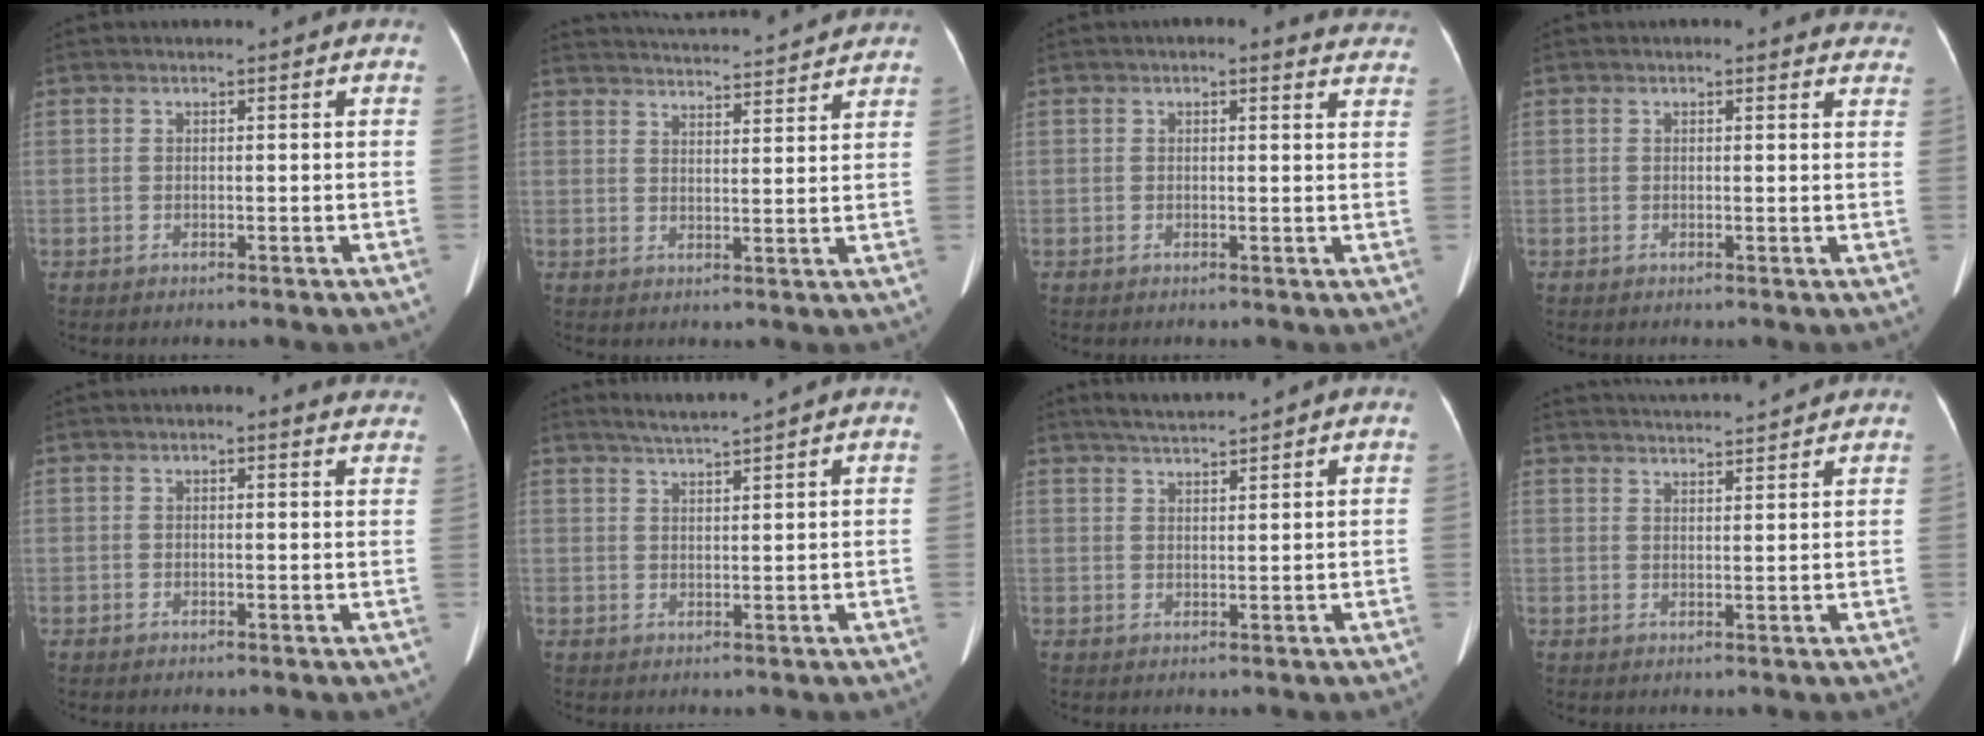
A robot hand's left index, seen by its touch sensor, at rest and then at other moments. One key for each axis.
{"total": 17.2, "fx": 16.4, "fy": 1.6, "fz": 4.8, "tx": -0.079, "ty": 0.022, "tz": 0.222}
{"total": 5.7, "fx": 4.8, "fy": 2.2, "fz": 2.0, "tx": -0.005, "ty": 0.004, "tz": 0.034}
{"total": 3.9, "fx": 3.4, "fy": 1.8, "fz": 0.6, "tx": 0.013, "ty": -0.004, "tz": 0.012}
{"total": 3.7, "fx": 2.9, "fy": 1.8, "fz": 1.4, "tx": -0.003, "ty": 0.008, "tz": 0.017}
{"total": 3.0, "fx": 2.7, "fy": -1.1, "fz": 0.8, "tx": -0.017, "ty": 0.001, "tz": 0.056}
{"total": 3.2, "fx": 3.0, "fy": -0.6, "fz": 0.9, "tx": -0.020, "ty": 0.008, "tz": 0.061}
{"total": 10.0, "fx": 9.6, "fy": 0.1, "fz": 2.8, "tx": -0.050, "ty": 0.025, "tz": 0.135}